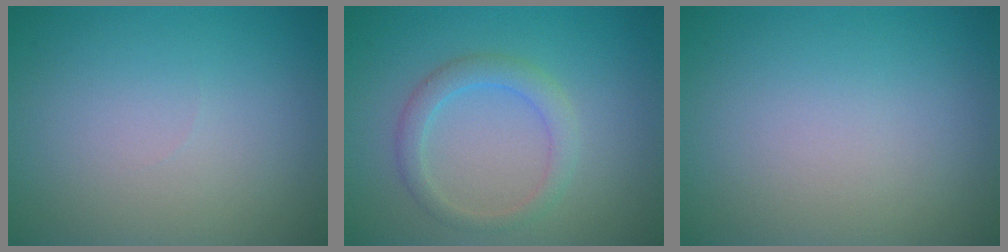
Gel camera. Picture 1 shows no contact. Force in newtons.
{"total": 2.4, "press": 2.4, "slide": 0.2}
{"total": 0.0}